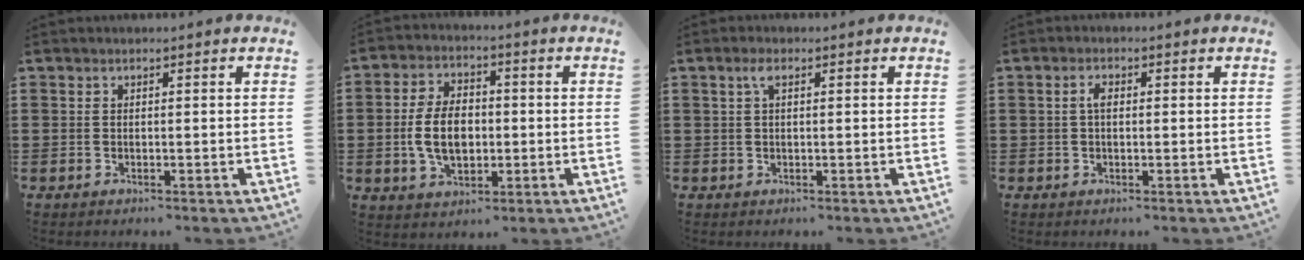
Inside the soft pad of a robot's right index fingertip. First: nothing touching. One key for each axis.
{"total": 8.0, "fx": -0.7, "fy": 5.0, "fz": 6.2, "tx": -0.128, "ty": 0.005, "tz": -0.017}
{"total": 1.9, "fx": 0.7, "fy": 0.7, "fz": 1.6, "tx": -0.036, "ty": 0.006, "tz": 0.010}
{"total": 2.0, "fx": 0.2, "fy": 0.9, "fz": 1.7, "tx": -0.036, "ty": 0.005, "tz": 0.002}